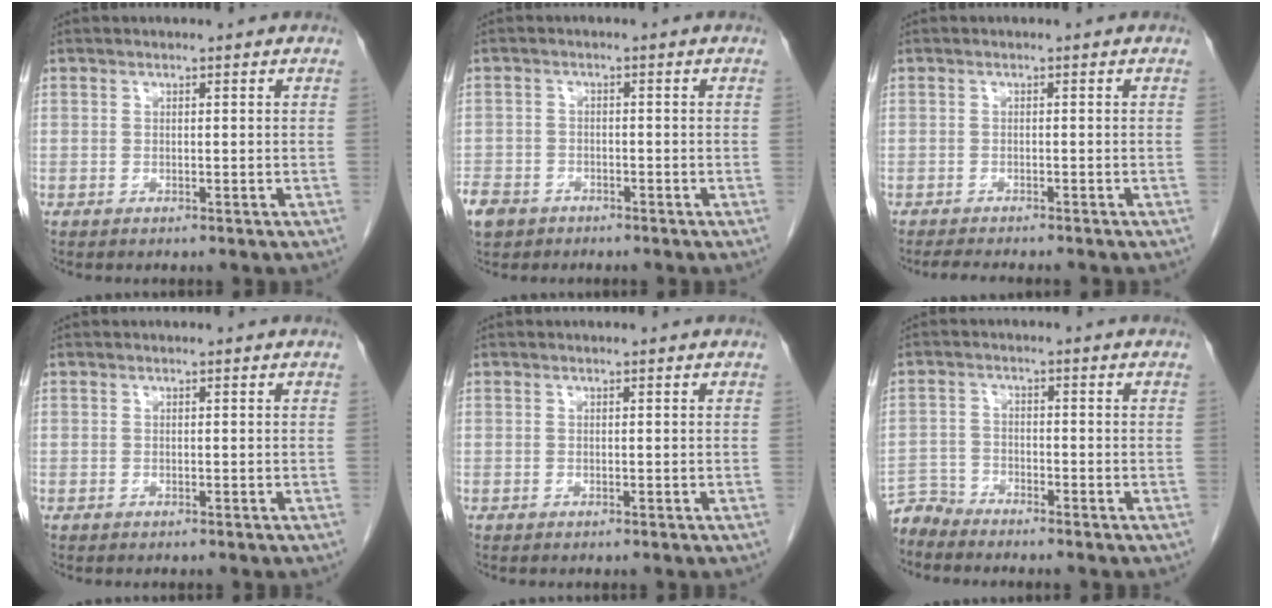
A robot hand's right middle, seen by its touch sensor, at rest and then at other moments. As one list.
[{"total": 6.1, "force": [-4.2, 4.1, 1.8], "torque": [-0.046, 0.002, -0.072]}, {"total": 5.5, "force": [-4.8, 0.8, 2.5], "torque": [-0.033, -0.009, -0.066]}, {"total": 0.0}, {"total": 0.0}, {"total": 3.3, "force": [-3.2, -0.1, -0.8], "torque": [0.024, -0.013, -0.063]}]